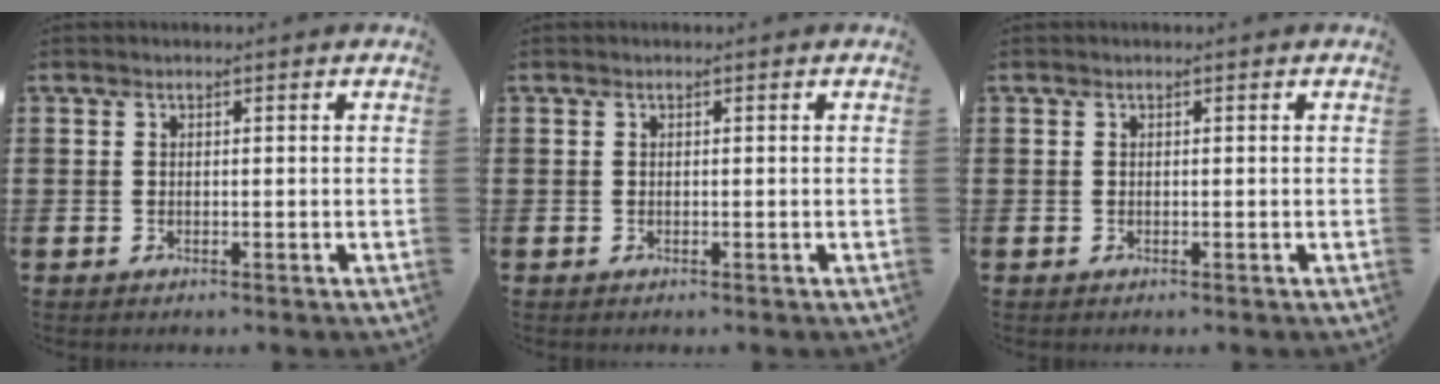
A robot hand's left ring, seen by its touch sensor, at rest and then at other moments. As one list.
[{"total": 0.0}, {"total": 0.0}]